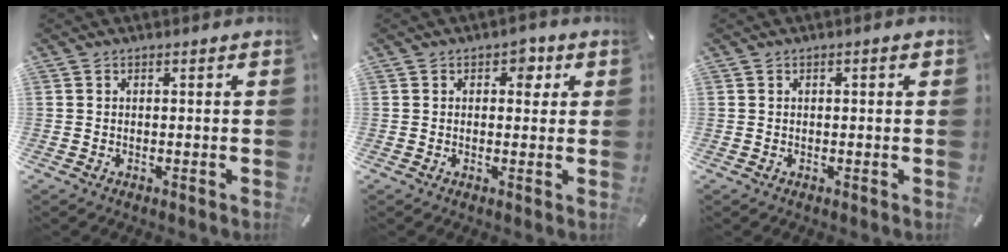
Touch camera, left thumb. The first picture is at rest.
{"total": 3.6, "force": [1.3, 2.4, 2.4], "torque": [-0.011, -0.007, 0.011]}
{"total": 0.9, "force": [0.2, 0.3, 0.9], "torque": [-0.016, 0.004, 0.001]}